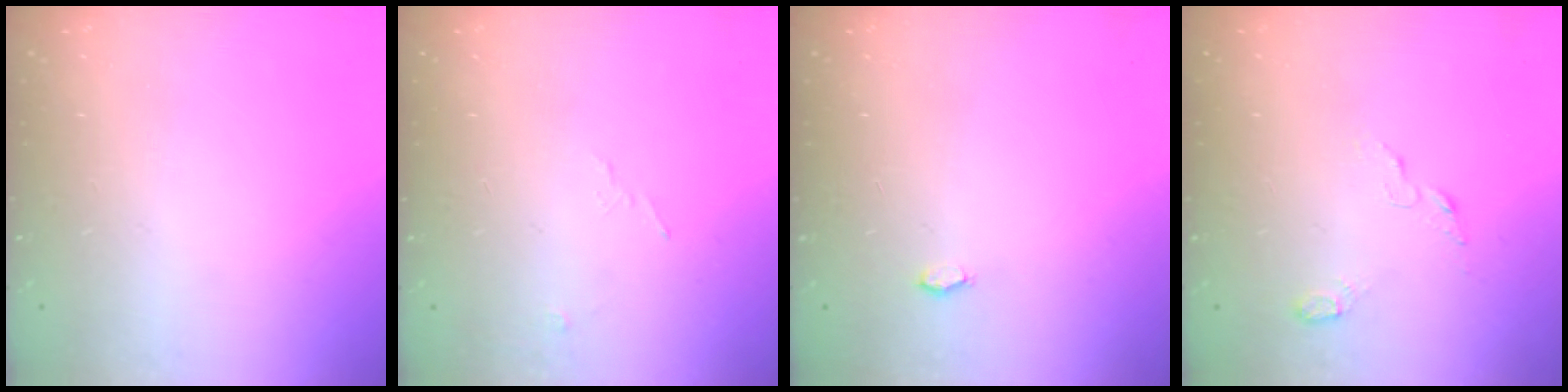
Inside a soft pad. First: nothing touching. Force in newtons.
{"total": 4.4, "press": 3.6, "slide": 2.6}
{"total": 2.4, "press": 2.4, "slide": 0.3}
{"total": 3.7, "press": 3.6, "slide": 0.4}